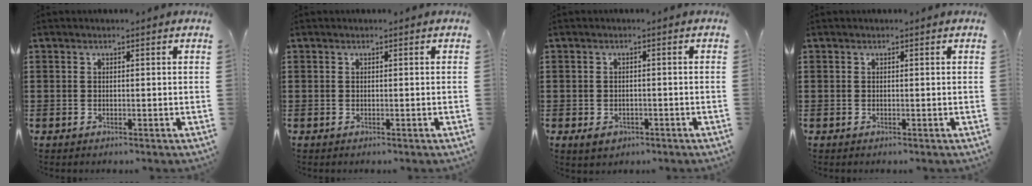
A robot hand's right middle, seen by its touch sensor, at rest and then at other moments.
{"total": 0.0}
{"total": 1.3, "force": [-0.7, 0.9, 0.7], "torque": [-0.016, -0.001, -0.015]}
{"total": 0.0}